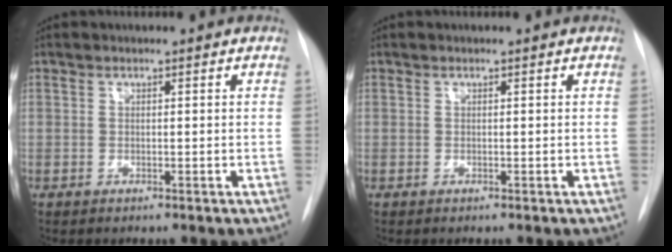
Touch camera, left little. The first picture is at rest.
{"total": 0.0}